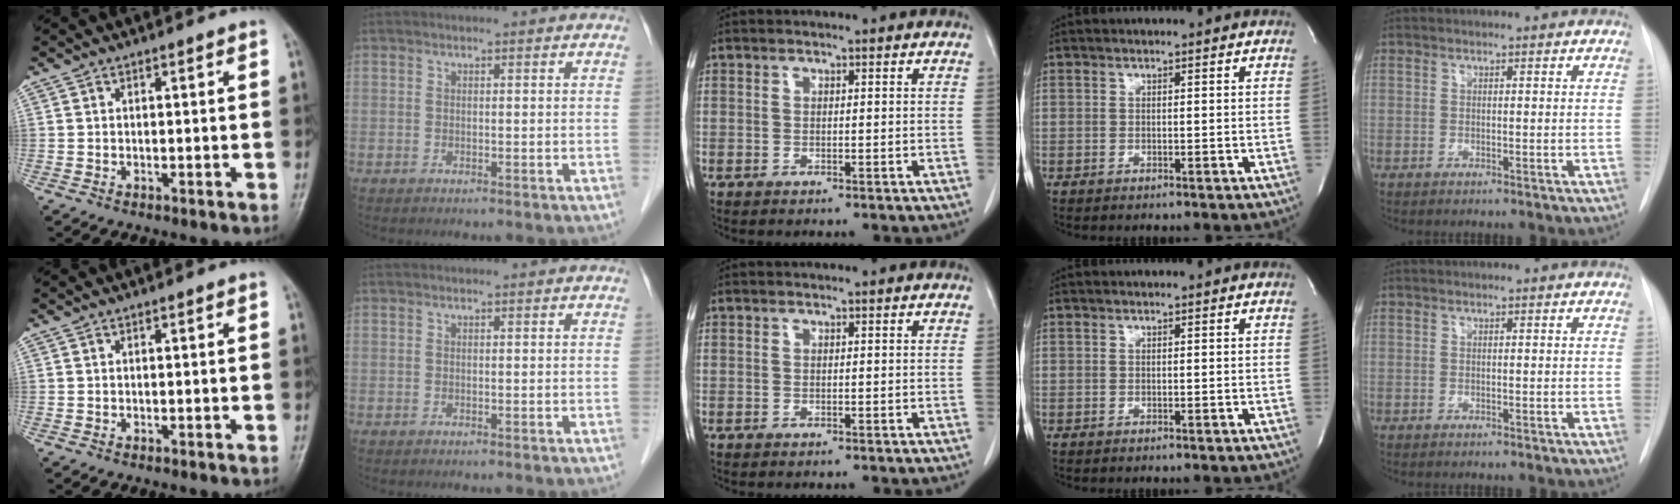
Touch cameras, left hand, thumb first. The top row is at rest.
{}